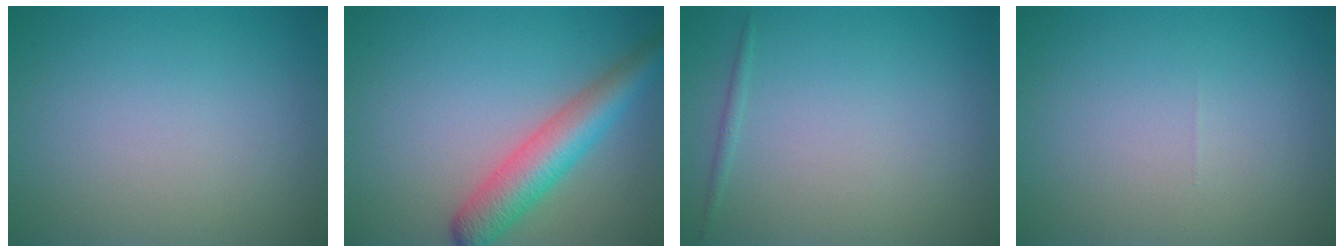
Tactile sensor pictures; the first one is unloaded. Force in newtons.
{"total": 5.4, "press": 5.4, "slide": 0.2}
{"total": 0.6, "press": 0.6, "slide": 0.1}
{"total": 0.0}